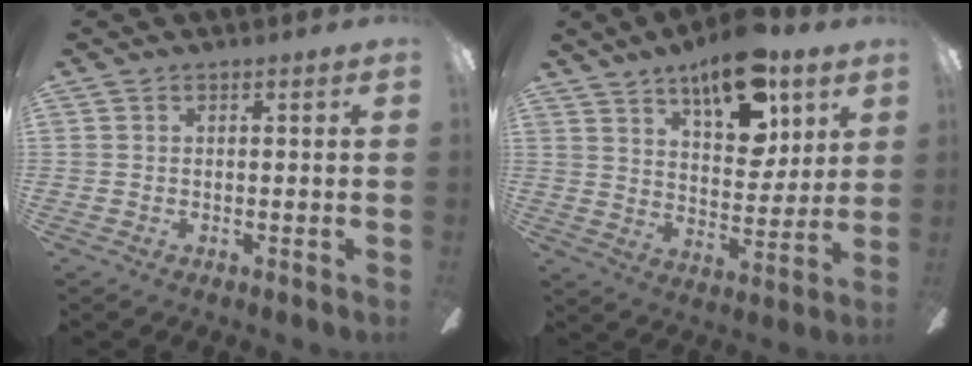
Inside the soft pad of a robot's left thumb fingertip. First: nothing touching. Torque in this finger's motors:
{"motor_torque": [0.33, 0.55, 1.26, -1.51, 0.11]}